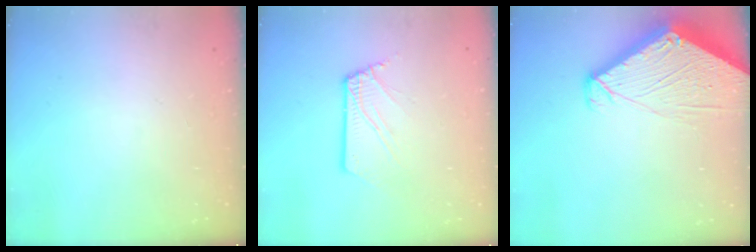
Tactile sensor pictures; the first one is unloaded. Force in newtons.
{"total": 2.5, "press": 2.5, "slide": 0.3}
{"total": 6.9, "press": 6.9, "slide": 0.6}